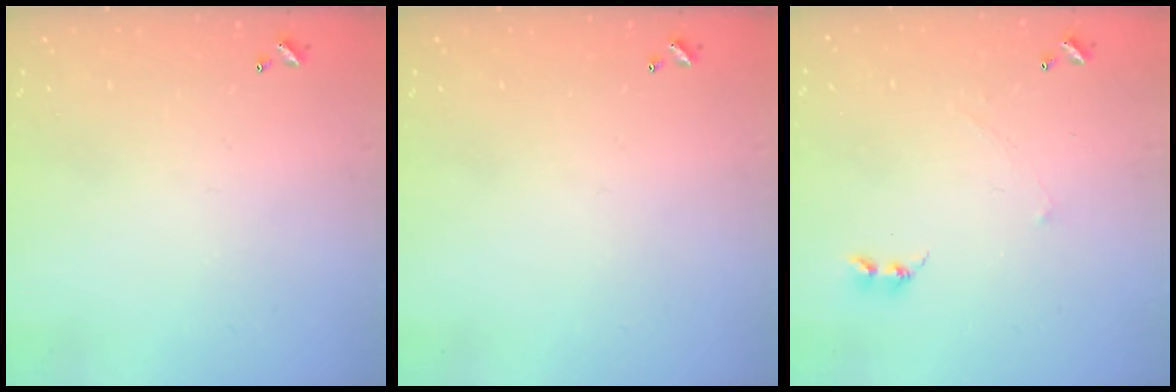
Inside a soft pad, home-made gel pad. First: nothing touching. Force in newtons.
{"total": 0.0}
{"total": 1.7, "press": 1.6, "slide": 0.4}